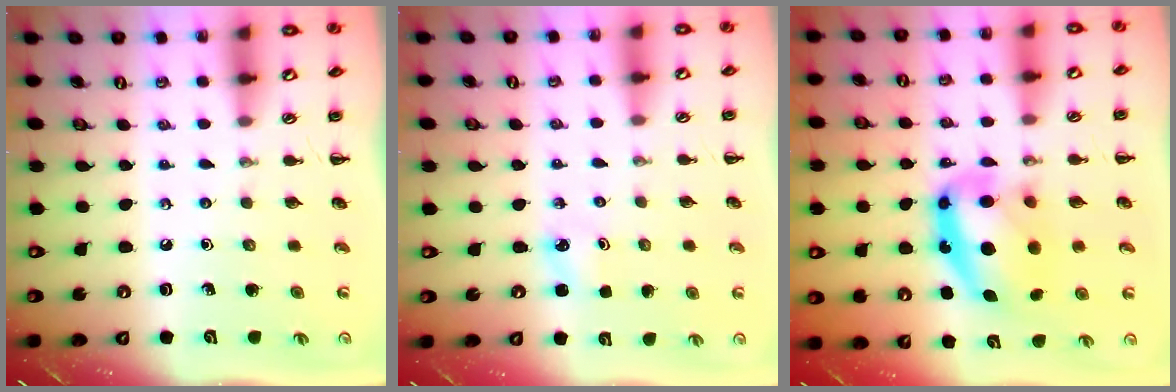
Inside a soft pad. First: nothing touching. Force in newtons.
{"total": 2.5, "press": 2.4, "slide": 0.8}
{"total": 13.6, "press": 13.2, "slide": 3.3}